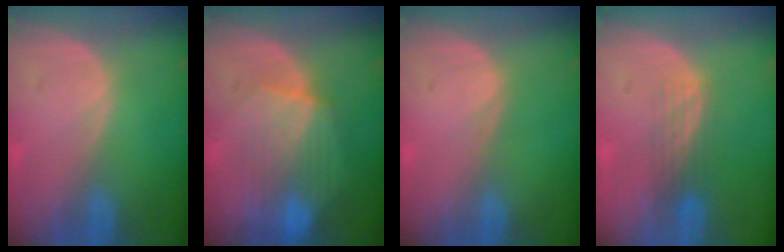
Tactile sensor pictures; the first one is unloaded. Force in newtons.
{"total": 8.5, "press": 8.0, "slide": 3.0}
{"total": 0.0}
{"total": 2.9, "press": 2.8, "slide": 1.0}